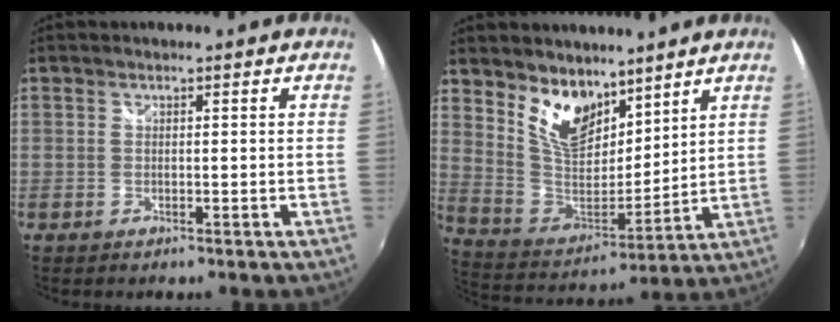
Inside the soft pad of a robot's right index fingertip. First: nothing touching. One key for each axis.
{"total": 12.7, "fx": 8.5, "fy": 6.7, "fz": 6.6, "tx": -0.129, "ty": -0.004, "tz": 0.169}